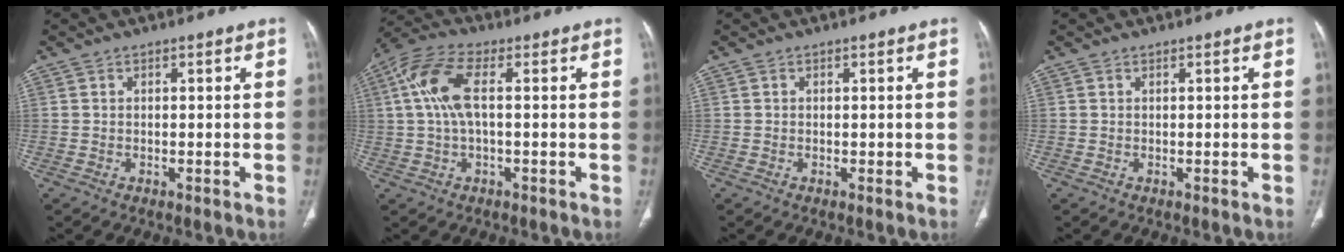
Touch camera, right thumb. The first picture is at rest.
{"total": 9.3, "force": [1.3, 3.7, 8.4], "torque": [-0.203, 0.027, 0.022]}
{"total": 0.0}
{"total": 0.0}